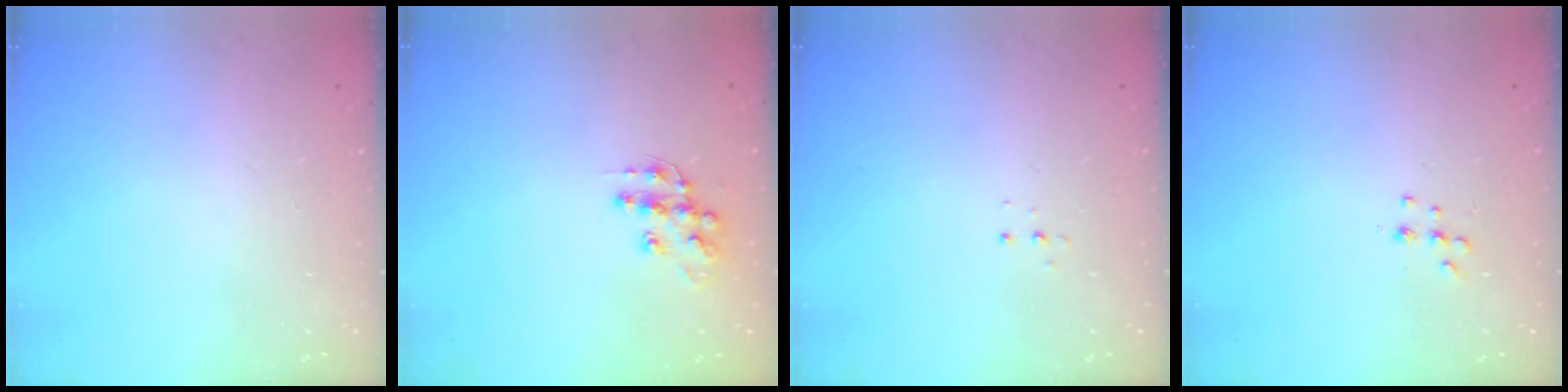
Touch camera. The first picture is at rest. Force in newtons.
{"total": 10.6, "press": 10.6, "slide": 0.6}
{"total": 3.3, "press": 3.2, "slide": 0.6}
{"total": 5.8, "press": 5.8, "slide": 0.4}